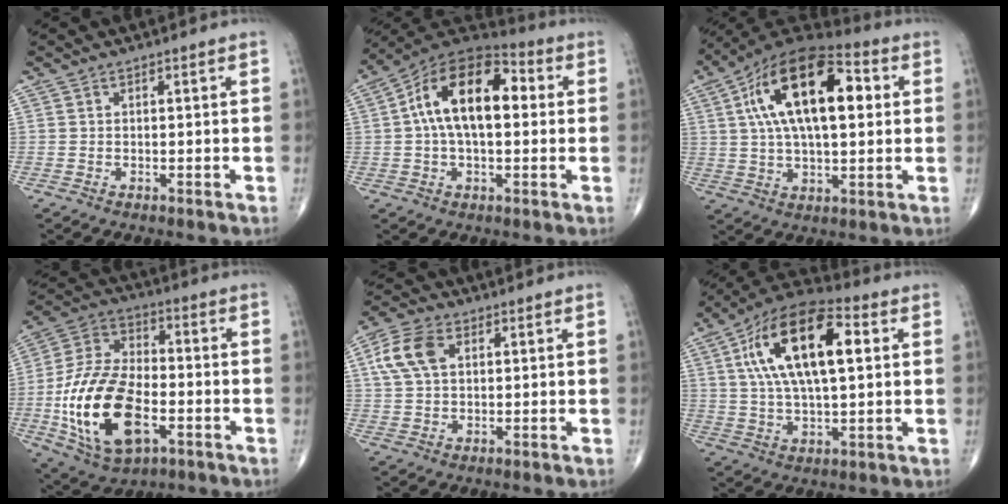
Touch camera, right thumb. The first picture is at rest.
{"total": 16.5, "force": [2.1, 8.9, 13.7], "torque": [-0.222, 0.038, 0.025]}
{"total": 21.8, "force": [5.0, 10.5, 18.5], "torque": [-0.306, 0.019, 0.070]}
{"total": 21.3, "force": [-5.5, 11.7, 17.0], "torque": [-0.319, 0.018, -0.093]}
{"total": 8.3, "force": [2.5, 5.2, 6.0], "torque": [-0.124, 0.010, 0.046]}
{"total": 19.8, "force": [5.0, 8.7, 17.1], "torque": [-0.297, 0.018, 0.077]}